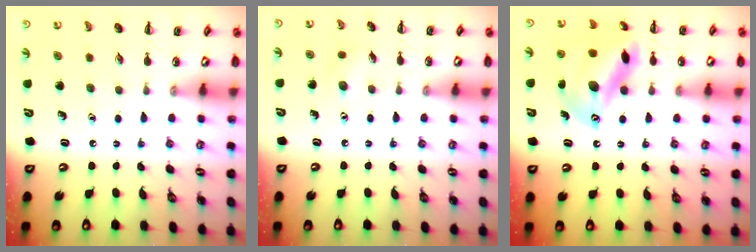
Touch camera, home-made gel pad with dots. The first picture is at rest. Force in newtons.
{"total": 4.7, "press": 4.6, "slide": 1.0}
{"total": 16.0, "press": 15.9, "slide": 2.0}